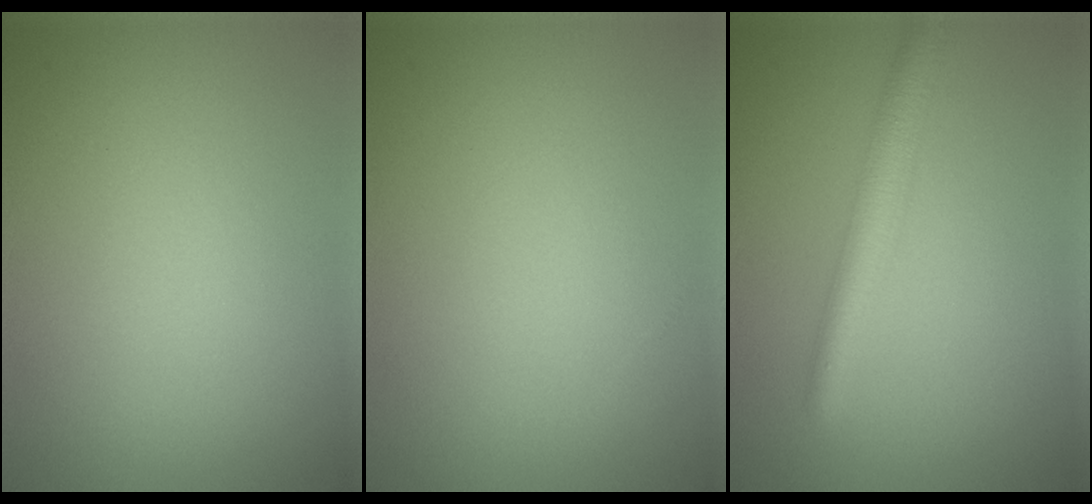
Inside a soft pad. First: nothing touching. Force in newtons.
{"total": 0.0}
{"total": 3.4, "press": 3.4, "slide": 0.1}